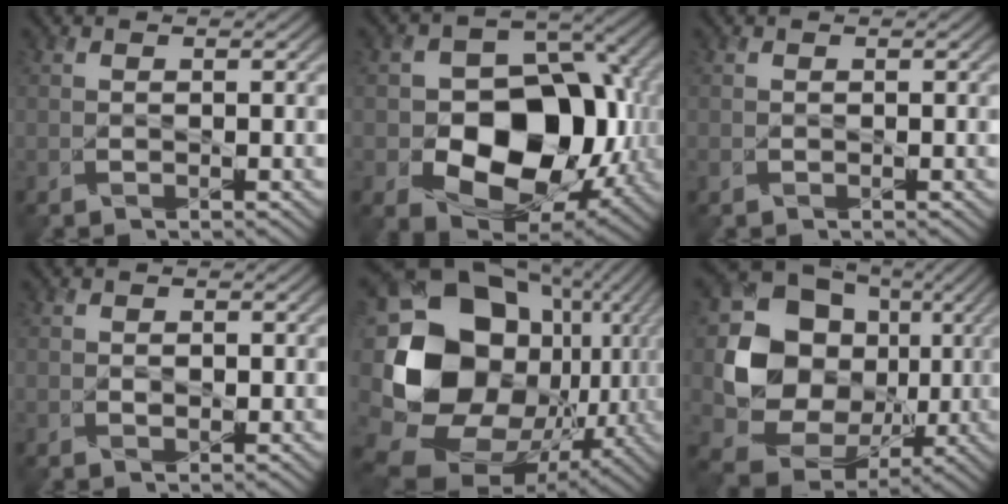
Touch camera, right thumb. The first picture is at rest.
{"total": 15.7, "force": [-3.3, 11.1, 10.5], "torque": [-0.142, -0.012, -0.059]}
{"total": 0.0}
{"total": 0.9, "force": [0.0, 0.7, 0.6], "torque": [-0.010, -0.005, -0.001]}
{"total": 21.5, "force": [-0.3, 16.8, 13.4], "torque": [-0.326, -0.035, 0.028]}
{"total": 16.5, "force": [1.5, 14.5, 7.9], "torque": [-0.174, -0.026, 0.035]}